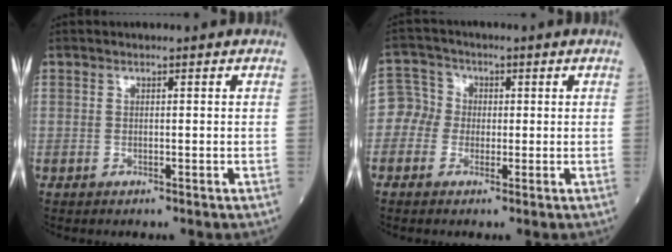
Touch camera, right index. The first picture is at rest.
{"total": 4.3, "force": [-0.4, 4.2, 0.8], "torque": [-0.011, 0.022, -0.015]}